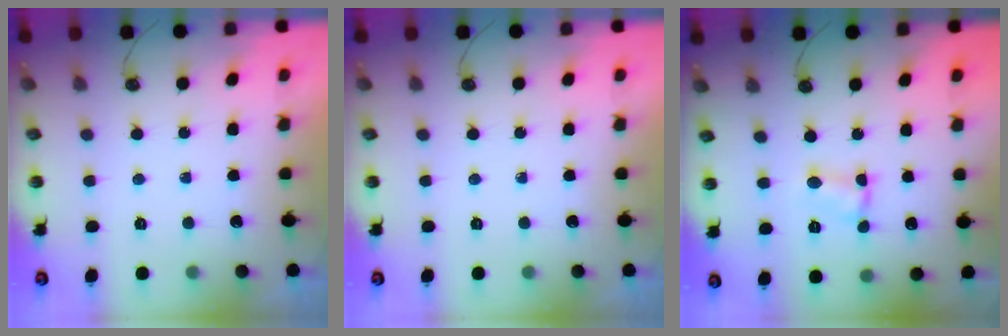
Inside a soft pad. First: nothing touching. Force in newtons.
{"total": 0.0}
{"total": 2.5, "press": 2.5, "slide": 0.3}